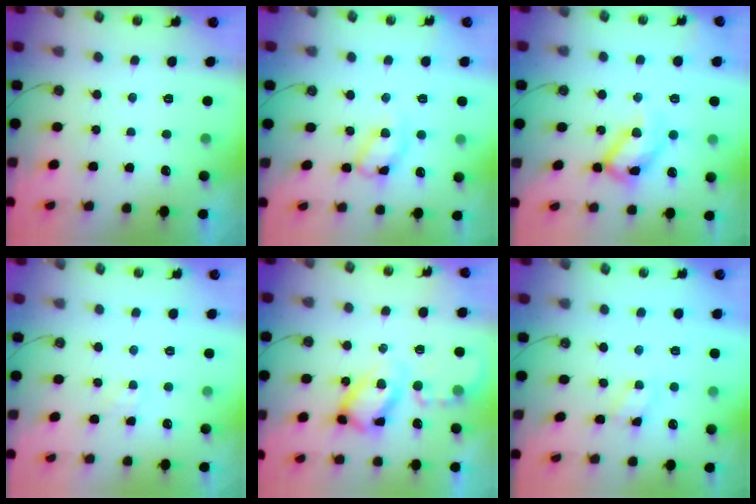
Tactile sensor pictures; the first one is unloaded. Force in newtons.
{"total": 11.9, "press": 11.9, "slide": 0.8}
{"total": 15.8, "press": 15.7, "slide": 2.2}
{"total": 4.2, "press": 4.1, "slide": 0.5}
{"total": 14.9, "press": 14.9, "slide": 1.4}
{"total": 4.1, "press": 4.0, "slide": 0.4}